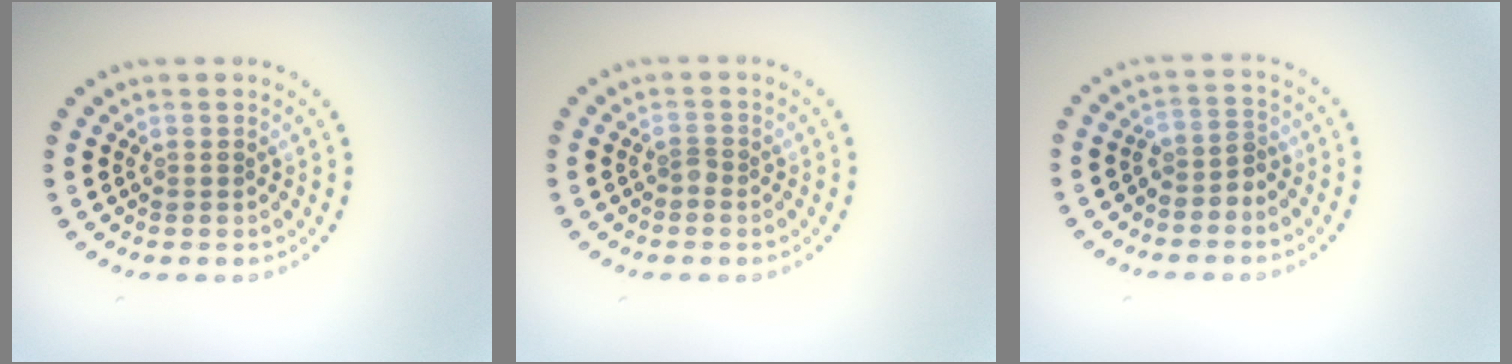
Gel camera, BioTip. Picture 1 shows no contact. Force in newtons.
{"total": 0.8, "press": 0.5, "slide": 0.6}
{"total": 2.0, "press": 1.5, "slide": 1.3}